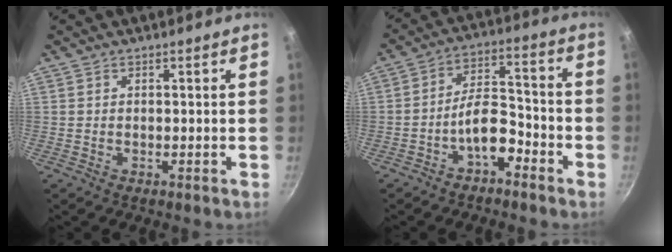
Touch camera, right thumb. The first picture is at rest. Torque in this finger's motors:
{"motor_torque": [3.39, 1.62, 1.45, -1.32, 0.70]}